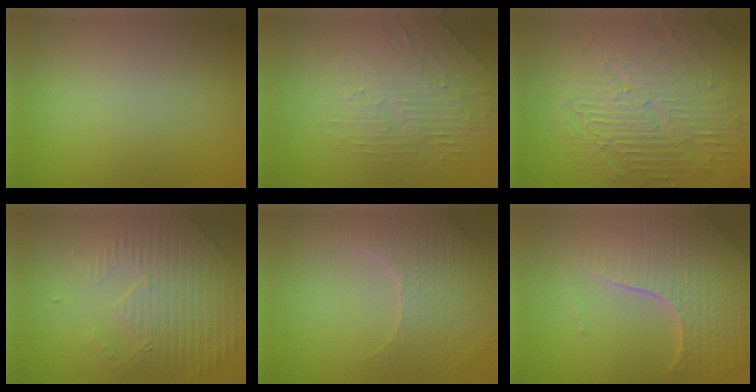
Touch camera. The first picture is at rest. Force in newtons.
{"total": 4.4, "press": 3.4, "slide": 2.7}
{"total": 9.7, "press": 6.2, "slide": 7.4}
{"total": 4.4, "press": 3.6, "slide": 2.6}
{"total": 4.3, "press": 4.2, "slide": 1.2}
{"total": 8.3, "press": 5.8, "slide": 6.0}